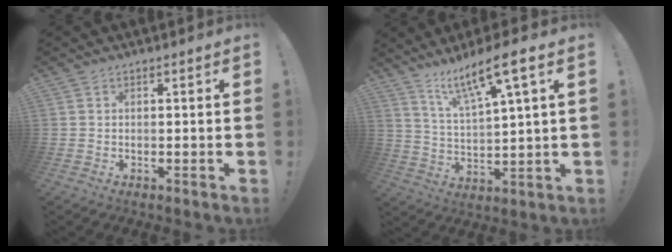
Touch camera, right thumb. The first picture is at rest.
{"total": 12.0, "force": [7.8, 1.6, 9.0], "torque": [-0.154, -0.037, 0.125]}